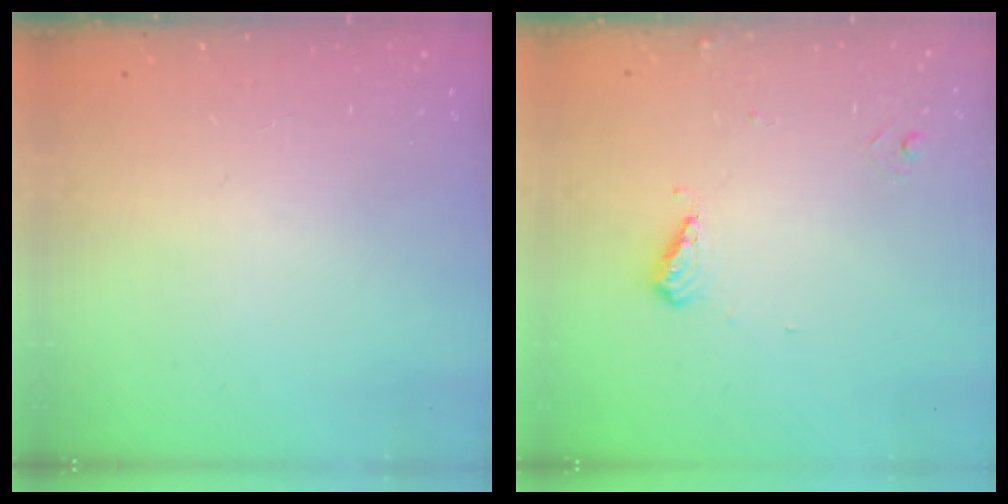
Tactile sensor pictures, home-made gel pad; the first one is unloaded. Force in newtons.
{"total": 5.0, "press": 4.9, "slide": 0.6}